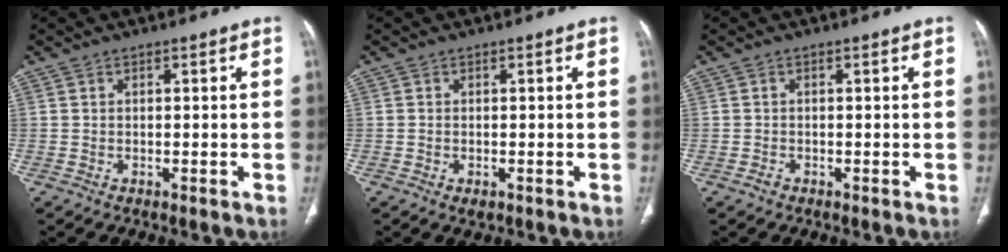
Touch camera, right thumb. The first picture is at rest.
{"total": 1.1, "force": [-0.5, 0.6, 0.7], "torque": [-0.015, -0.001, -0.004]}
{"total": 0.6, "force": [-0.4, 0.4, 0.2], "torque": [-0.004, 0.000, -0.007]}